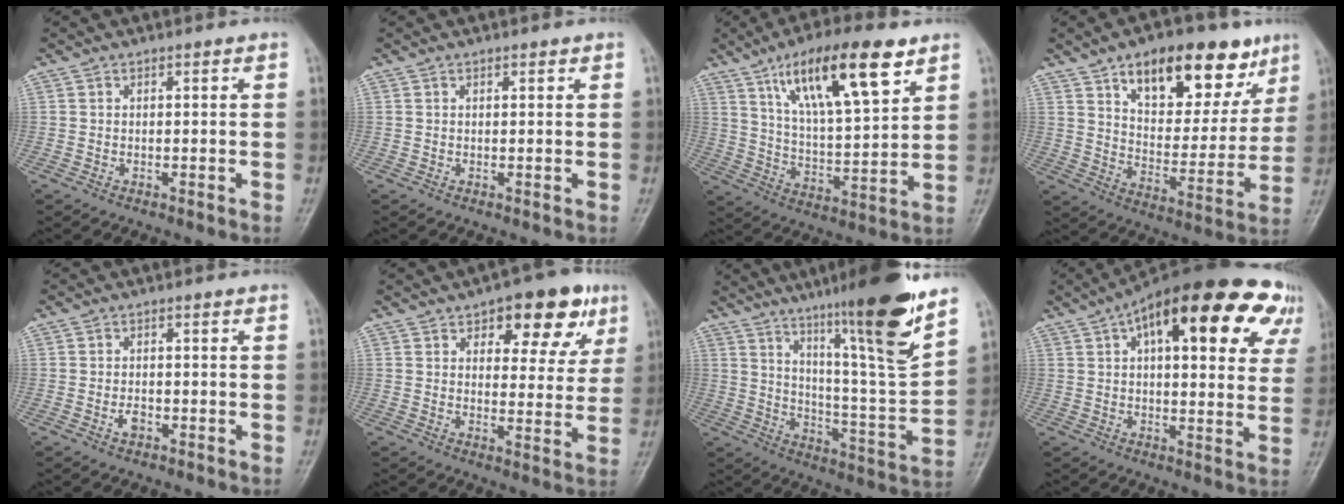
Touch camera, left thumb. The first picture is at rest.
{"total": 0.6, "force": [0.4, 0.3, 0.4], "torque": [-0.006, -0.002, 0.005]}
{"total": 18.7, "force": [10.2, 5.6, 14.7], "torque": [-0.224, -0.034, 0.180]}
{"total": 21.4, "force": [12.0, 10.5, 14.2], "torque": [-0.153, -0.038, 0.187]}
{"total": 2.0, "force": [-1.0, 1.2, 1.3], "torque": [-0.019, 0.005, -0.017]}
{"total": 12.9, "force": [6.7, 6.3, 9.0], "torque": [-0.068, -0.015, 0.084]}
{"total": 20.5, "force": [13.3, 1.0, 15.6], "torque": [-0.212, -0.071, 0.213]}
{"total": 27.3, "force": [12.1, 11.0, 21.8], "torque": [-0.286, 0.026, 0.162]}